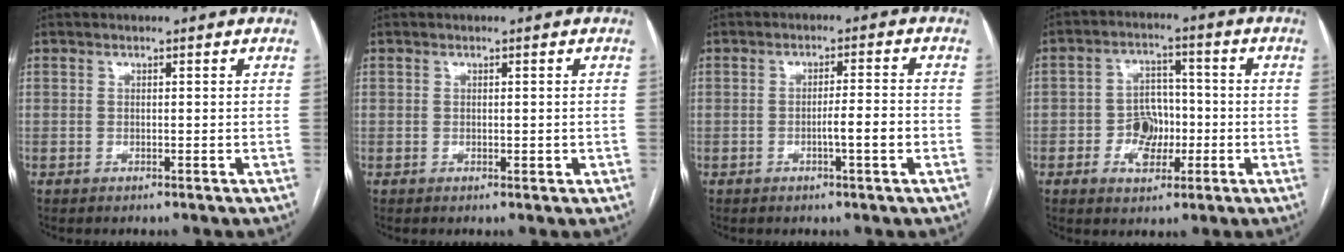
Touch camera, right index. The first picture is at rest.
{"total": 1.0, "force": [-0.1, 0.6, 0.8], "torque": [-0.013, 0.001, 0.004]}
{"total": 4.1, "force": [-1.3, 0.0, 3.8], "torque": [-0.057, 0.002, -0.021]}
{"total": 6.6, "force": [-1.8, 4.8, 4.2], "torque": [-0.073, 0.018, -0.026]}